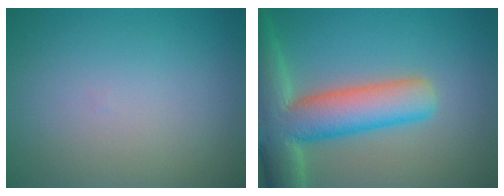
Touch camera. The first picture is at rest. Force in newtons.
{"total": 10.4, "press": 10.4, "slide": 0.8}